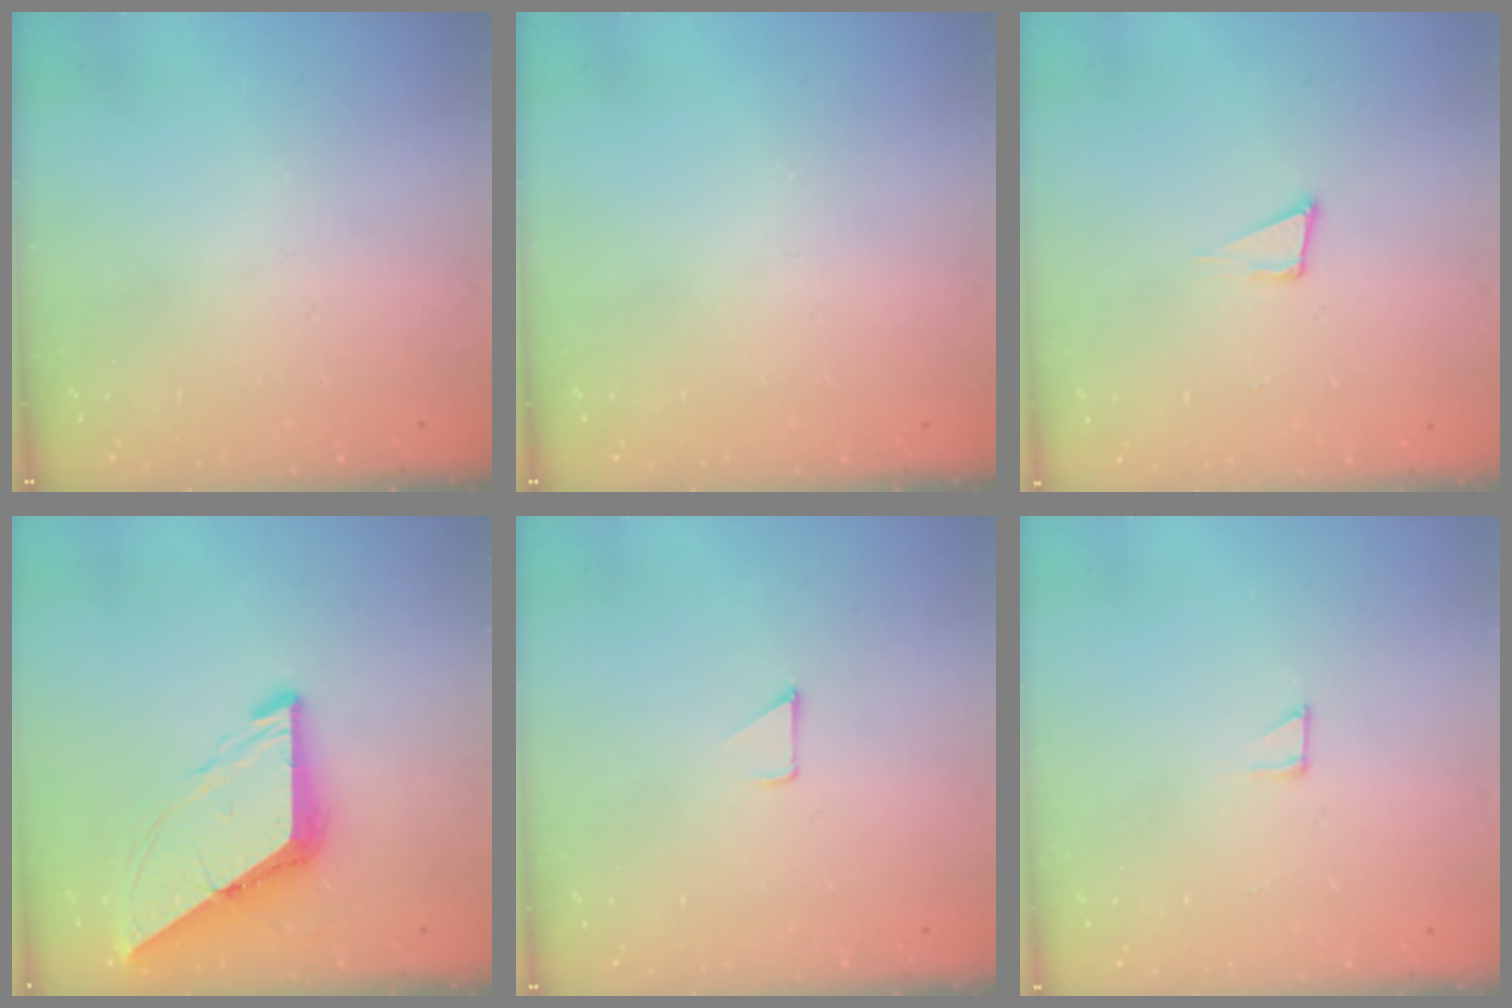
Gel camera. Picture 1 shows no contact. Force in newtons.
{"total": 0.0}
{"total": 5.1, "press": 3.8, "slide": 3.3}
{"total": 9.5, "press": 9.5, "slide": 1.1}
{"total": 3.3, "press": 3.3, "slide": 0.3}
{"total": 2.3, "press": 2.3, "slide": 0.2}